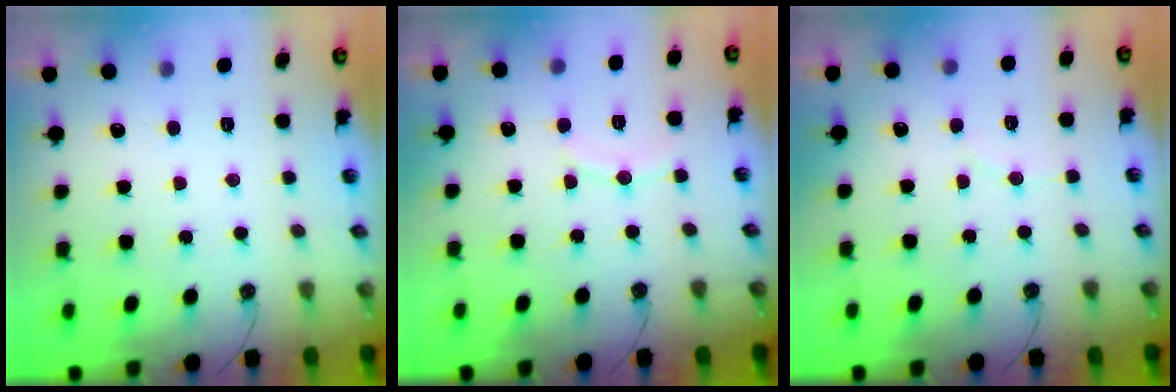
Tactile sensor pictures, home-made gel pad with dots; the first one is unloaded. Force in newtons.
{"total": 5.7, "press": 5.7, "slide": 0.5}
{"total": 2.7, "press": 2.6, "slide": 0.7}